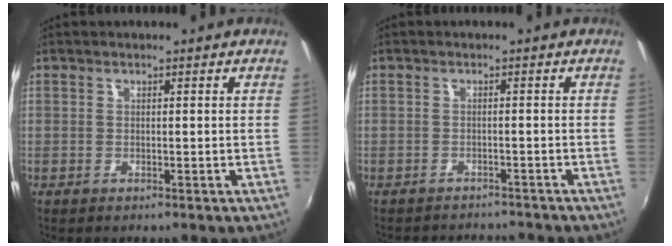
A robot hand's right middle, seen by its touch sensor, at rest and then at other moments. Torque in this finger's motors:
{"motor_torque": [-0.05, -0.35, -0.36, -0.17]}